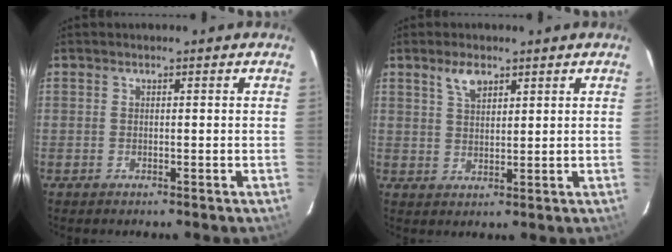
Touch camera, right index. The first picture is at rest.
{"total": 4.0, "force": [2.6, 1.8, 2.4], "torque": [-0.044, 0.006, 0.049]}